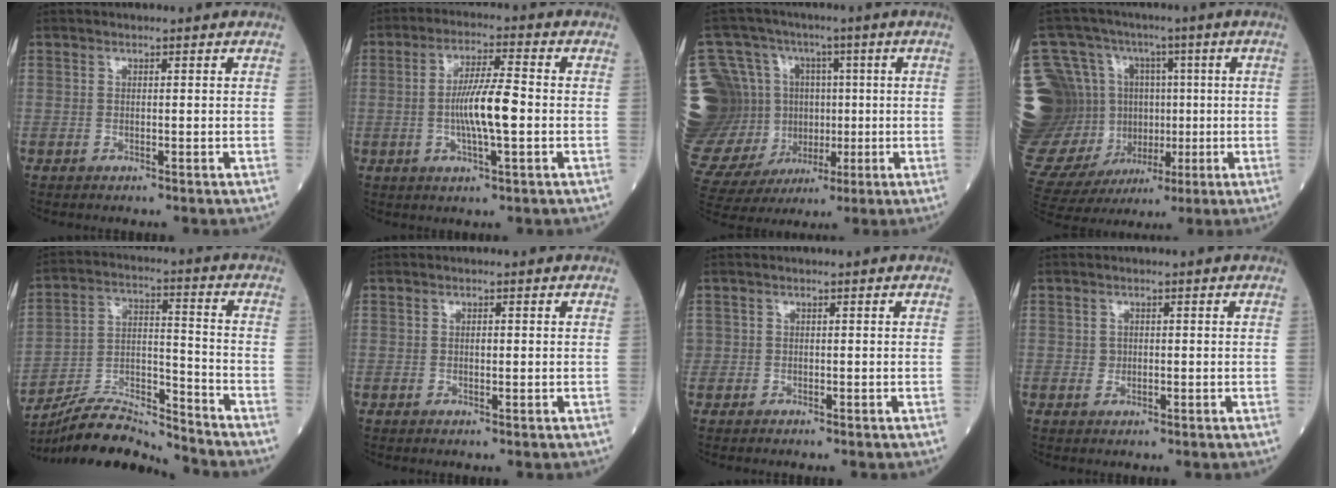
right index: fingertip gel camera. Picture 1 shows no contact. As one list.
[{"total": 8.0, "force": [-1.0, 0.8, 7.9], "torque": [-0.150, 0.001, -0.022]}, {"total": 25.2, "force": [-0.3, 19.3, 16.1], "torque": [-0.391, 0.043, 0.024]}, {"total": 27.8, "force": [-0.2, 21.6, 17.5], "torque": [-0.424, 0.052, 0.026]}, {"total": 12.0, "force": [-11.7, 0.4, 2.5], "torque": [-0.049, 0.020, -0.220]}, {"total": 0.8, "force": [0.0, 0.3, 0.7], "torque": [-0.014, 0.000, 0.000]}, {"total": 0.8, "force": [-0.4, 0.7, 0.0], "torque": [-0.006, 0.005, -0.010]}, {"total": 0.9, "force": [-0.1, 0.7, 0.5], "torque": [-0.010, 0.000, 0.001]}]